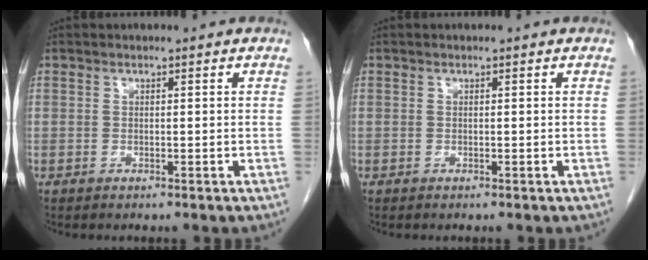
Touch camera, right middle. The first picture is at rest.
{"total": 0.0}